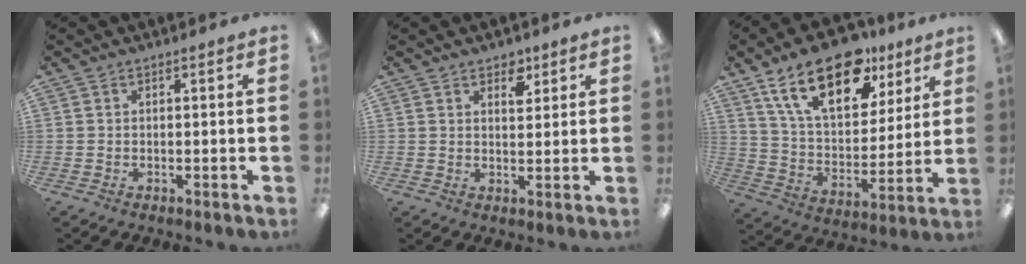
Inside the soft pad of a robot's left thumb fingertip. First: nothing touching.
{"total": 4.3, "force": [2.9, 2.5, 2.0], "torque": [-0.004, -0.014, 0.046]}
{"total": 21.4, "force": [13.4, 10.6, 12.9], "torque": [-0.216, -0.059, 0.234]}